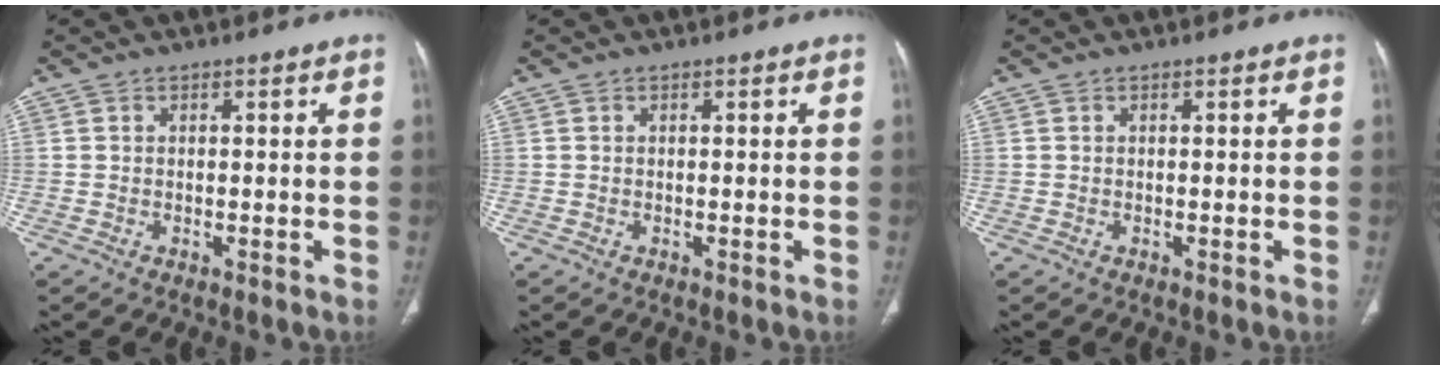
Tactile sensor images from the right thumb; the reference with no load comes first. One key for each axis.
{"total": 0.0}
{"total": 0.0}